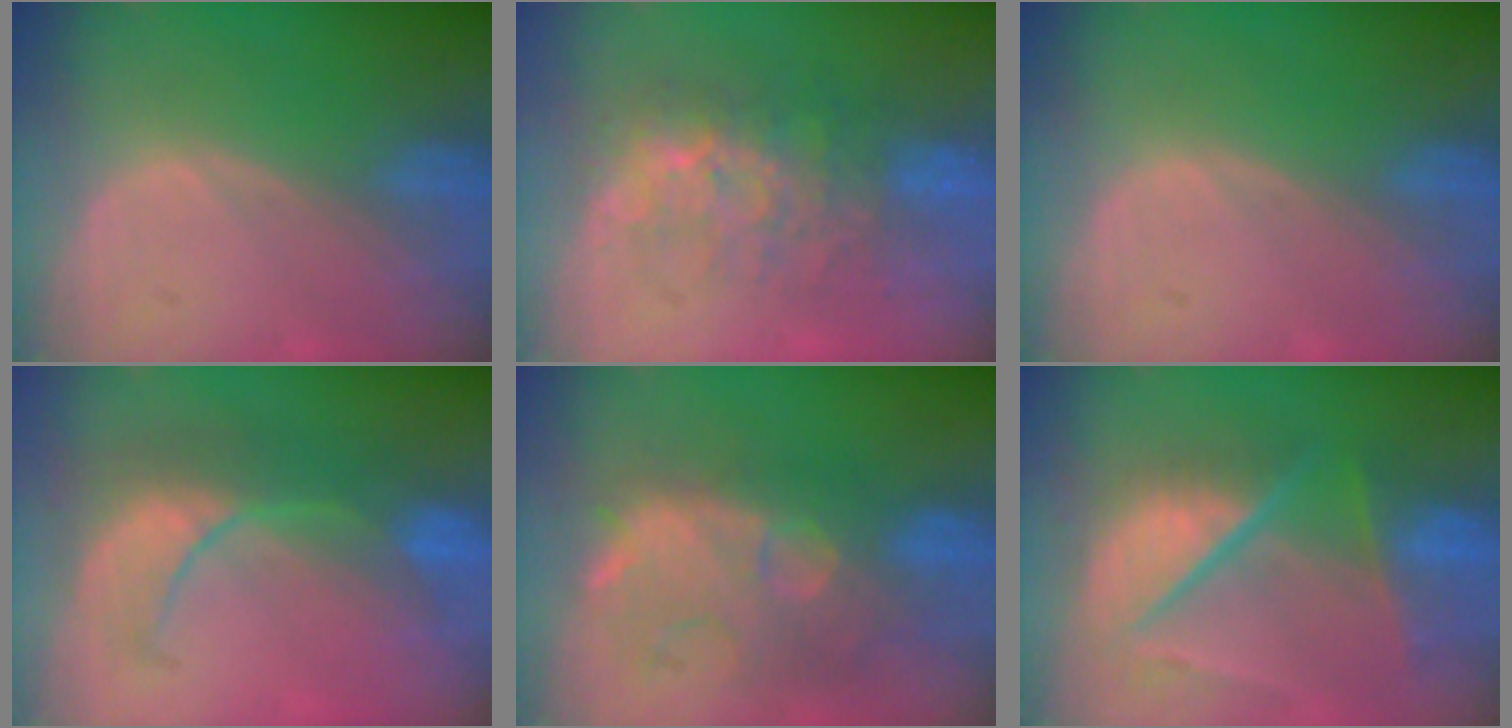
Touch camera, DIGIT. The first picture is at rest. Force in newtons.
{"total": 7.9, "press": 7.7, "slide": 1.6}
{"total": 0.0}
{"total": 7.9, "press": 7.7, "slide": 1.5}
{"total": 10.8, "press": 10.1, "slide": 3.8}
{"total": 10.4, "press": 8.6, "slide": 5.7}